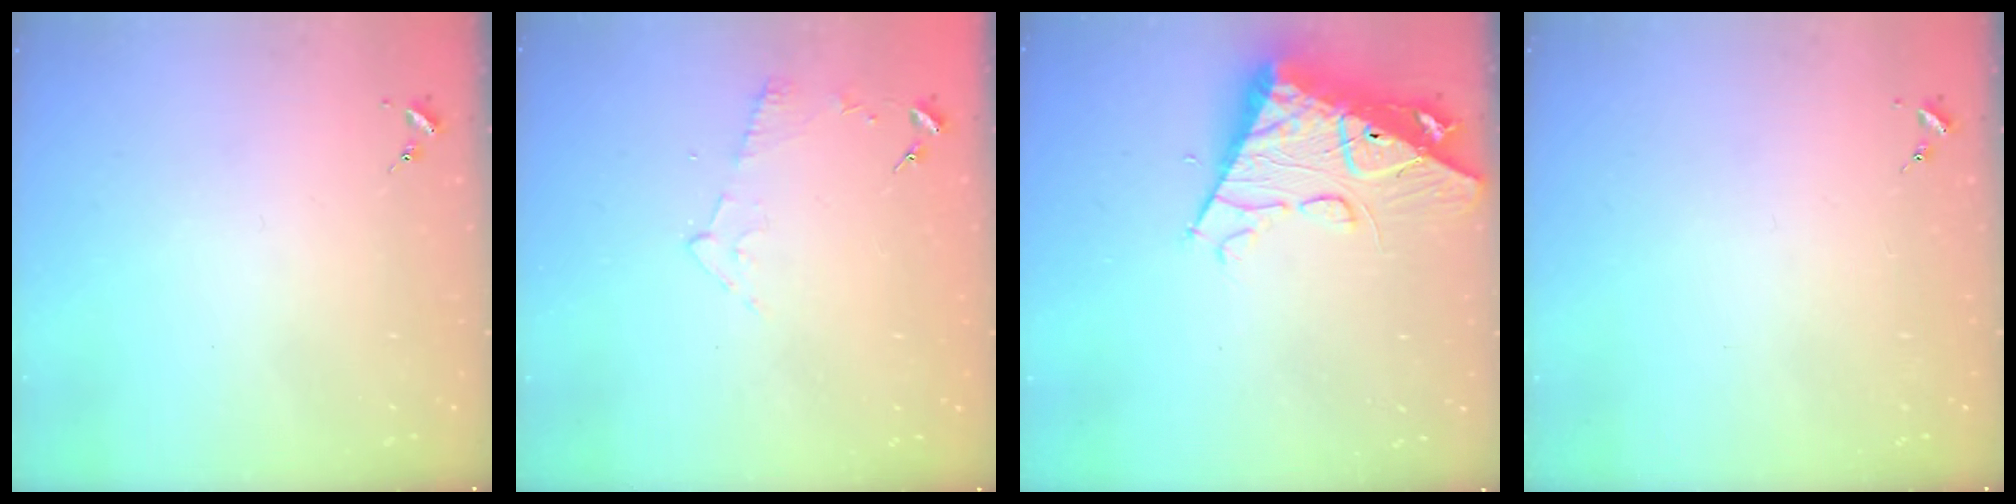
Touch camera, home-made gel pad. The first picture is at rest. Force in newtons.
{"total": 5.5, "press": 5.4, "slide": 1.0}
{"total": 15.0, "press": 14.9, "slide": 1.8}
{"total": 0.0}